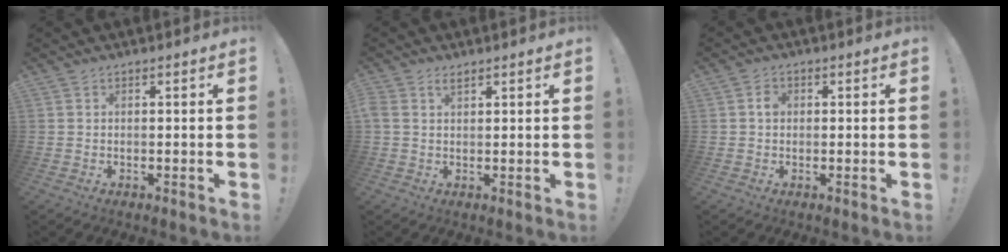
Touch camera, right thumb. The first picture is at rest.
{"total": 2.1, "force": [1.4, 0.9, 1.2], "torque": [-0.023, 0.000, 0.025]}
{"total": 2.1, "force": [0.1, 1.6, 1.4], "torque": [-0.012, 0.000, -0.002]}